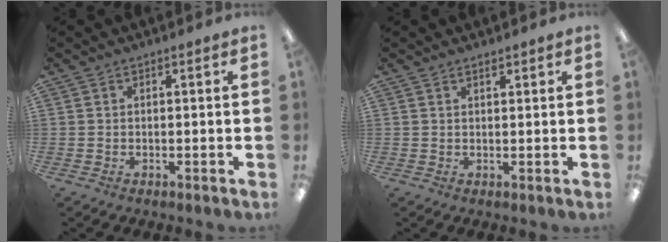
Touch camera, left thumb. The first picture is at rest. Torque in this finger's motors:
{"motor_torque": [-0.10, 0.08, -0.18, -0.02, -0.02]}